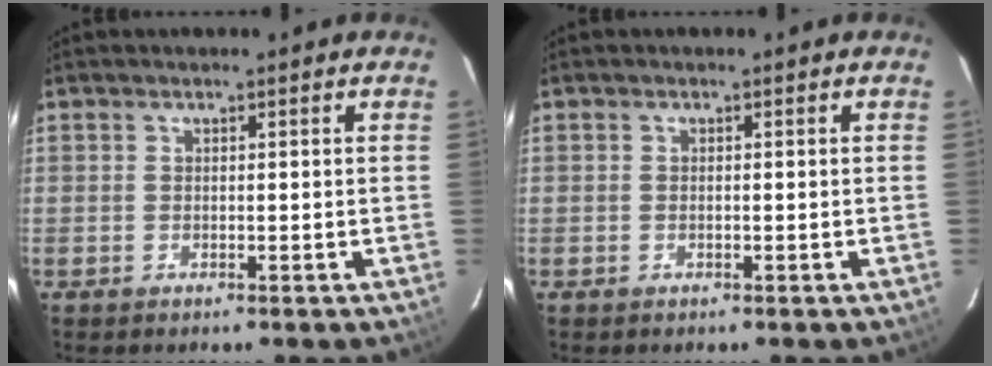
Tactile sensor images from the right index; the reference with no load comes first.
{"total": 0.5, "force": [-0.1, -0.1, 0.5], "torque": [-0.011, 0.002, -0.003]}